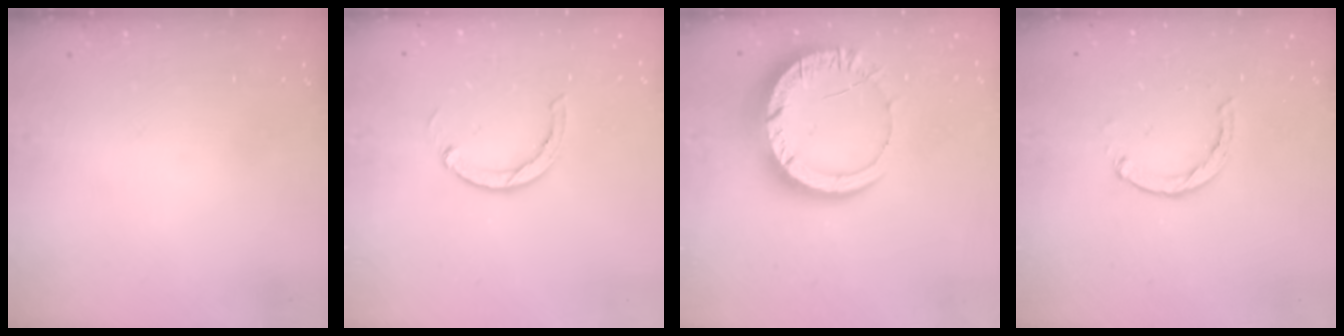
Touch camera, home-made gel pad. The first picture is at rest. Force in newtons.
{"total": 3.0, "press": 3.0, "slide": 0.1}
{"total": 13.7, "press": 13.6, "slide": 1.4}
{"total": 2.7, "press": 2.7, "slide": 0.5}